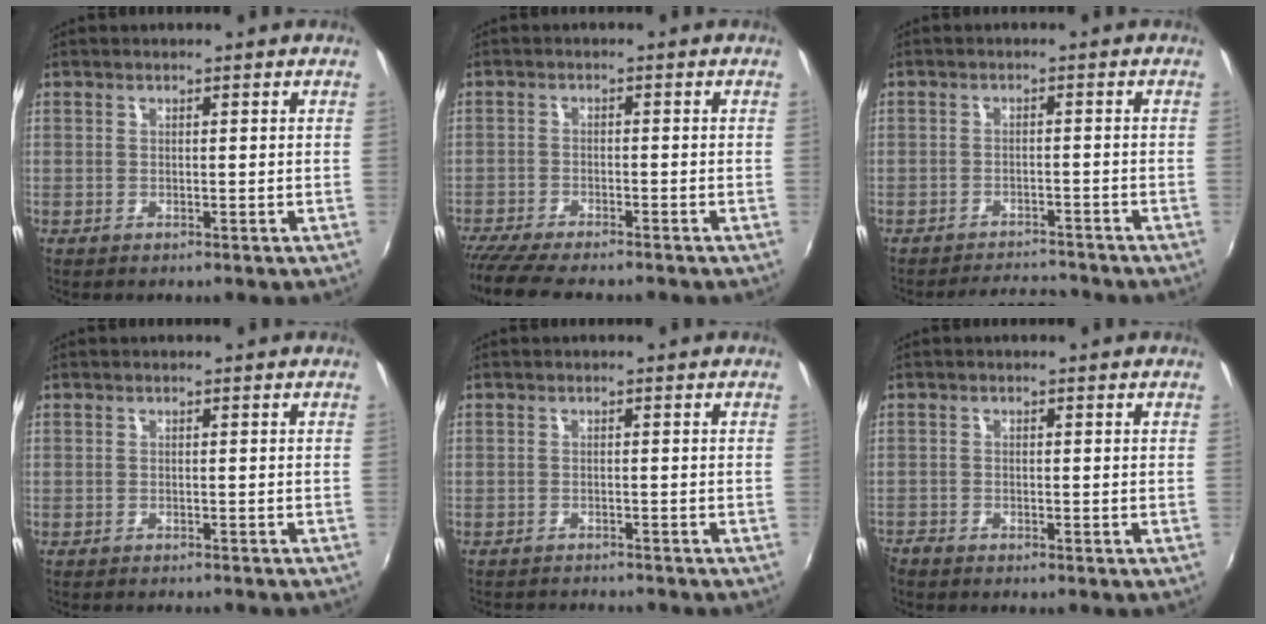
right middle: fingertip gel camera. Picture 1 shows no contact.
{"total": 9.0, "force": [-7.9, 1.0, 4.2], "torque": [-0.101, -0.035, -0.133]}
{"total": 5.6, "force": [-5.4, 0.9, 0.9], "torque": [-0.032, 0.011, -0.078]}
{"total": 1.9, "force": [-1.7, 0.2, 0.6], "torque": [-0.019, -0.010, -0.029]}
{"total": 5.1, "force": [-4.9, 0.4, 1.4], "torque": [-0.040, -0.010, -0.073]}
{"total": 2.2, "force": [-2.1, 0.7, 0.3], "torque": [-0.013, -0.010, -0.045]}